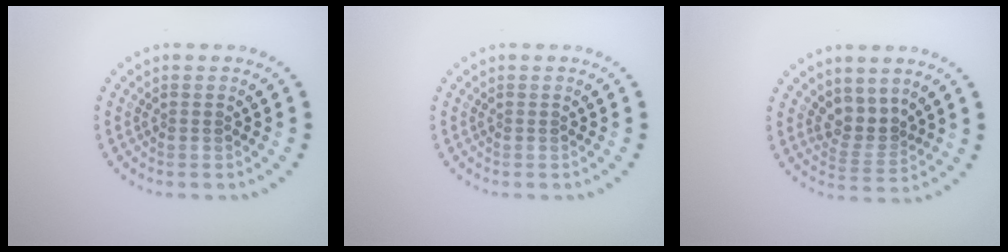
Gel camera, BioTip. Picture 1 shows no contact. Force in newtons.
{"total": 0.0}
{"total": 2.8, "press": 2.1, "slide": 1.8}